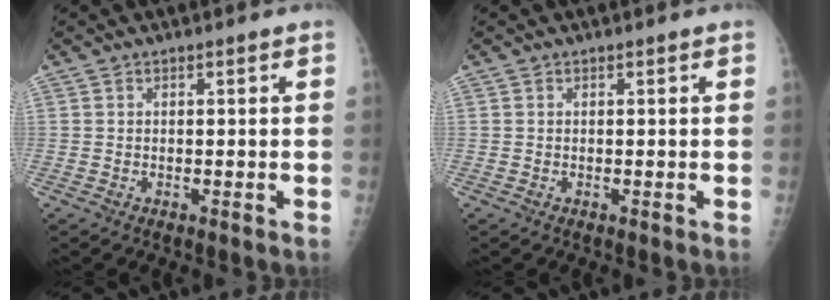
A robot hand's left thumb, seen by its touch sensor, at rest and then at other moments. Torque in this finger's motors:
{"motor_torque": [0.00, 0.00, -0.05, -0.05, 0.00]}